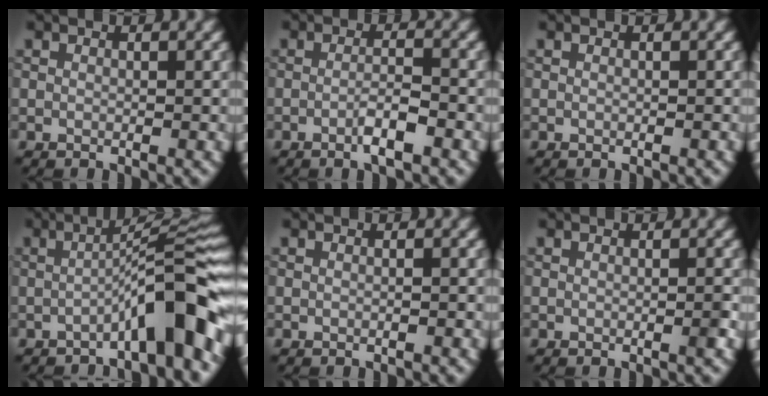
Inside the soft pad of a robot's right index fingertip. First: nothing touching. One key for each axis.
{"total": 2.5, "fx": -1.1, "fy": 0.4, "fz": 2.2, "tx": -0.037, "ty": 0.005, "tz": -0.022}
{"total": 0.0}
{"total": 7.8, "fx": -3.4, "fy": 1.0, "fz": 7.0, "tx": -0.097, "ty": 0.029, "tz": -0.062}
{"total": 0.0}
{"total": 0.7, "fx": -0.2, "fy": 0.0, "fz": 0.6, "tx": -0.008, "ty": 0.003, "tz": -0.005}